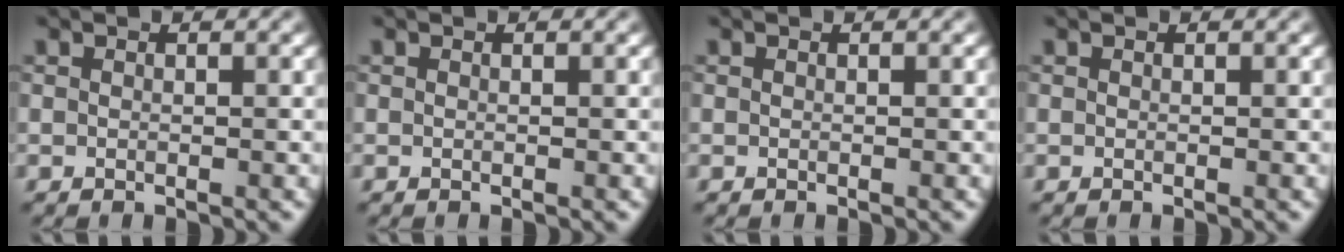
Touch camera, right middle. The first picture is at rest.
{"total": 0.0}
{"total": 0.0}
{"total": 0.0}